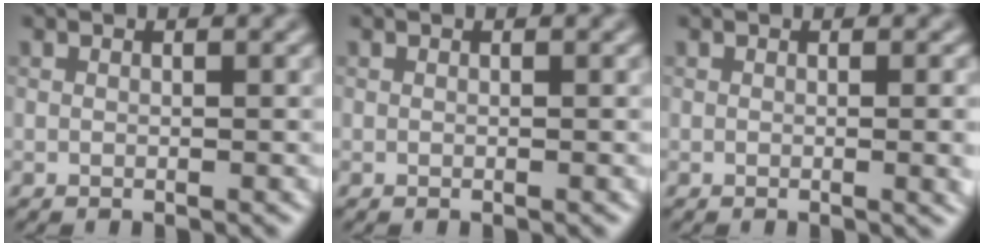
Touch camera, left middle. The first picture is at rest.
{"total": 0.0}
{"total": 2.6, "force": [-0.1, 1.0, 2.4], "torque": [-0.013, 0.011, 0.006]}